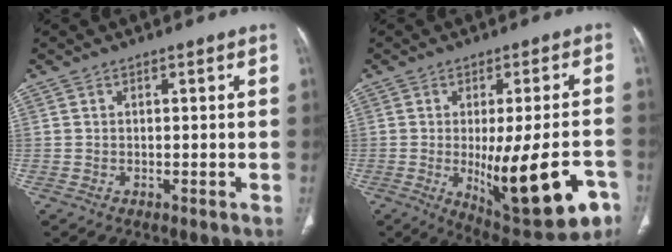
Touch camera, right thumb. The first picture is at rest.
{"total": 19.2, "force": [-5.7, 6.4, 17.2], "torque": [-0.215, 0.001, -0.055]}